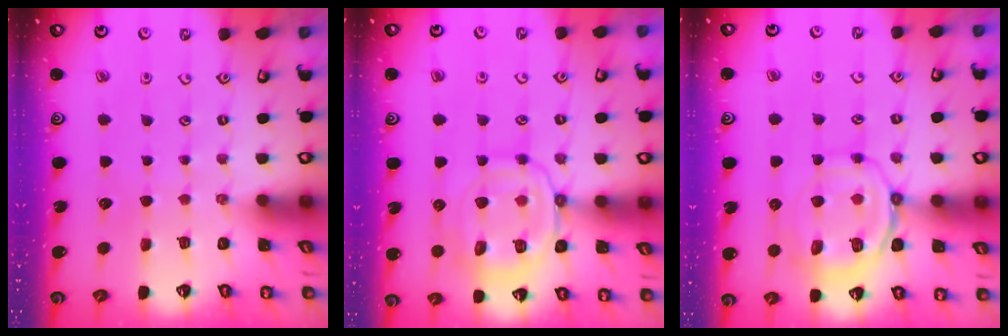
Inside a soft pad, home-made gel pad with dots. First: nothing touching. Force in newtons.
{"total": 13.4, "press": 13.3, "slide": 1.4}
{"total": 10.0, "press": 9.9, "slide": 1.1}